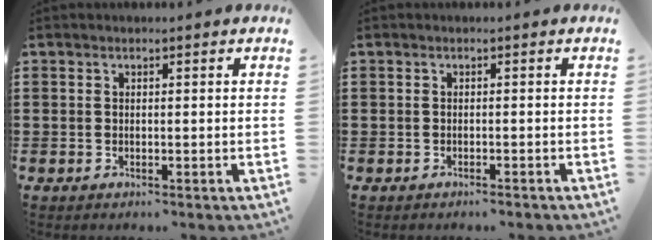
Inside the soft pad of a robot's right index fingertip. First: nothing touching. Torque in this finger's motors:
{"motor_torque": [-1.00, 1.13, -1.05, -0.21]}